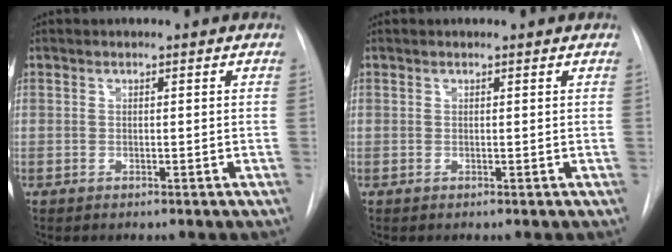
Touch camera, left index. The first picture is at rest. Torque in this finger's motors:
{"motor_torque": [0.01, 0.34, -0.04, 0.00]}